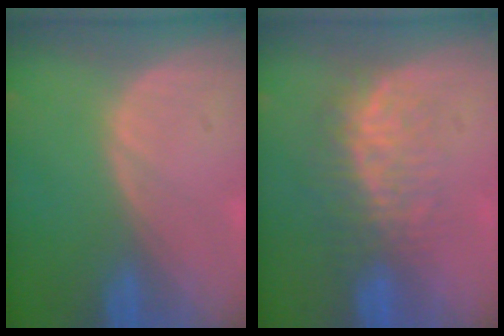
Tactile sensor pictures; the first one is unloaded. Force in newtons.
{"total": 8.0, "press": 7.4, "slide": 3.1}